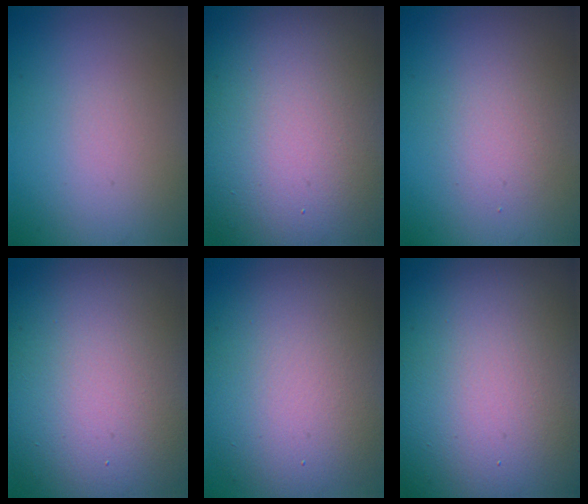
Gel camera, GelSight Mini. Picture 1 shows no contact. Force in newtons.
{"total": 19.5, "press": 19.5, "slide": 0.9}
{"total": 2.0, "press": 2.0, "slide": 0.1}
{"total": 17.6, "press": 17.6, "slide": 0.7}
{"total": 11.8, "press": 11.8, "slide": 0.5}
{"total": 25.6, "press": 25.6, "slide": 1.1}